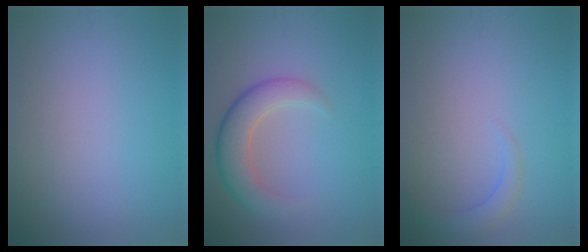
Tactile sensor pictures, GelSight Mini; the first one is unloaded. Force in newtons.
{"total": 4.3, "press": 4.3, "slide": 0.1}
{"total": 1.7, "press": 1.7, "slide": 0.3}